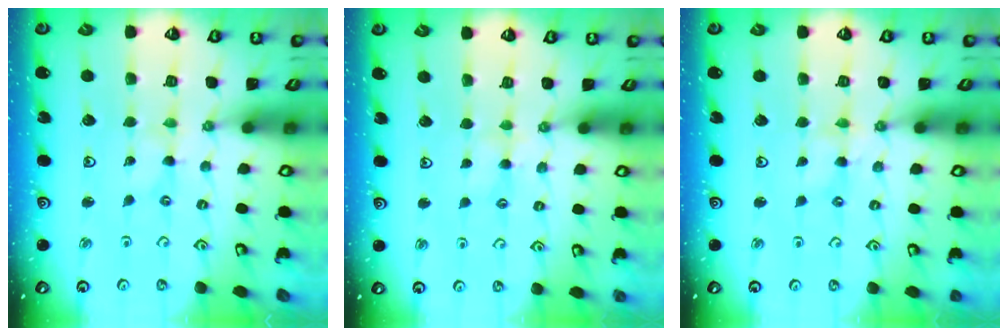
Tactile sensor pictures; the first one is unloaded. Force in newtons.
{"total": 2.9, "press": 2.8, "slide": 0.5}
{"total": 0.9, "press": 0.8, "slide": 0.2}